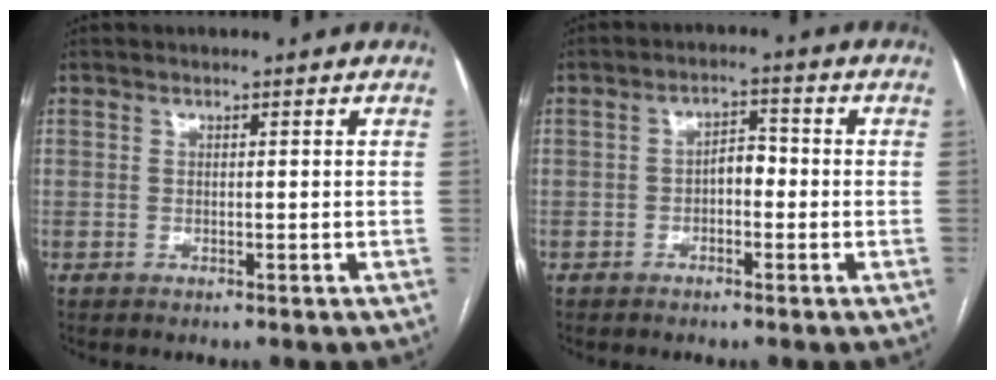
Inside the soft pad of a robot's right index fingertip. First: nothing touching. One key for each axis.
{"total": 3.3, "fx": -0.8, "fy": 1.8, "fz": 2.7, "tx": -0.040, "ty": 0.016, "tz": -0.016}